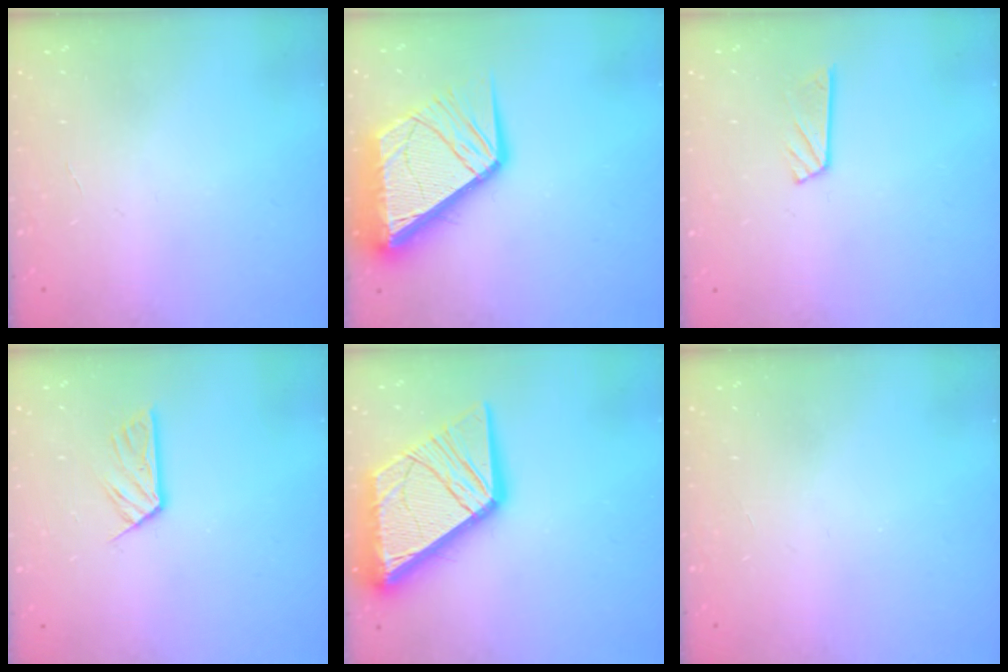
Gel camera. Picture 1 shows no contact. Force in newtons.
{"total": 20.5, "press": 20.4, "slide": 2.4}
{"total": 4.7, "press": 4.7, "slide": 0.4}
{"total": 8.7, "press": 8.7, "slide": 0.7}
{"total": 24.9, "press": 24.8, "slide": 2.8}
{"total": 0.0}